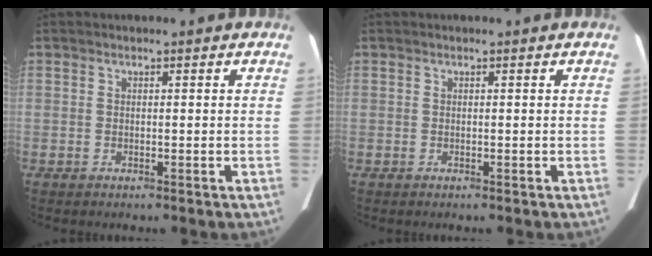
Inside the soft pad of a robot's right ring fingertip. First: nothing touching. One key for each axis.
{"total": 0.0}